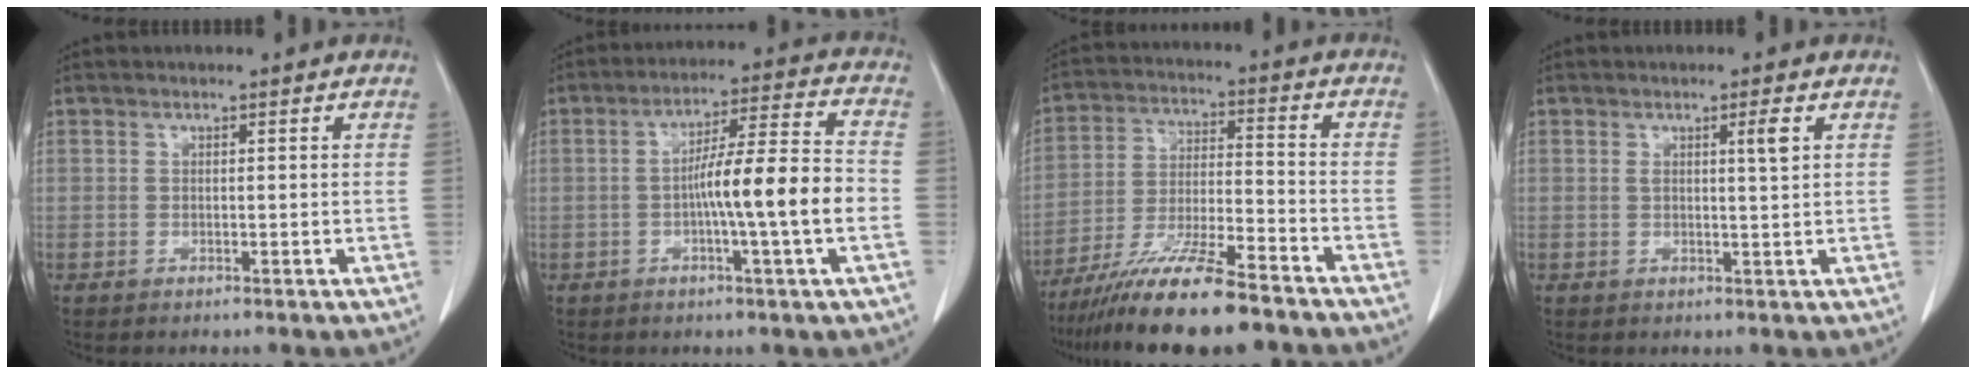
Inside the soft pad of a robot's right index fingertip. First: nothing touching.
{"total": 11.8, "force": [-2.2, -0.2, 11.6], "torque": [-0.190, 0.012, -0.042]}
{"total": 15.1, "force": [-11.9, 1.3, 9.3], "torque": [-0.177, -0.028, -0.206]}
{"total": 2.5, "force": [1.0, -0.2, 2.3], "torque": [-0.038, -0.004, 0.015]}